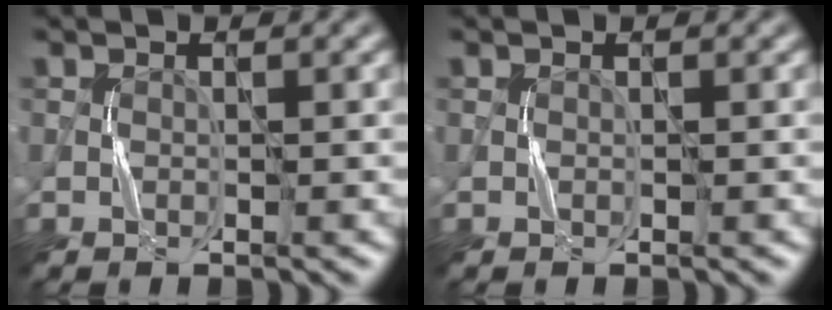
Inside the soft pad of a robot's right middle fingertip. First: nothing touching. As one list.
[{"total": 0.0}]